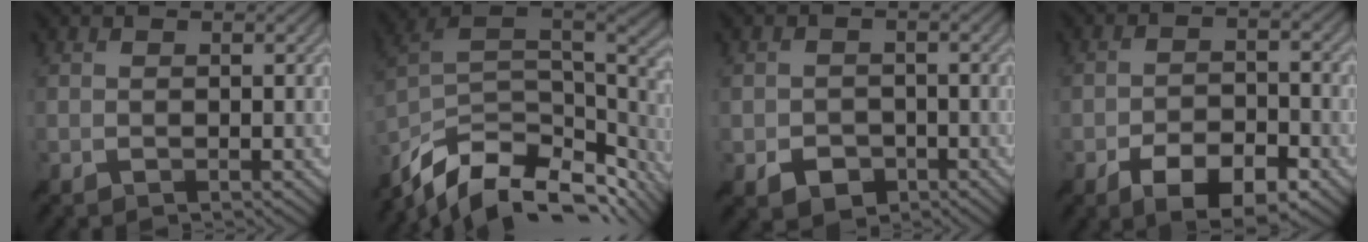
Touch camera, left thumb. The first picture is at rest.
{"total": 14.5, "force": [-8.9, 7.1, 9.0], "torque": [-0.213, -0.021, -0.144]}
{"total": 3.3, "force": [-1.5, 2.7, 1.3], "torque": [-0.026, -0.007, -0.029]}
{"total": 8.1, "force": [-4.7, 3.5, 5.6], "torque": [-0.094, 0.003, -0.082]}